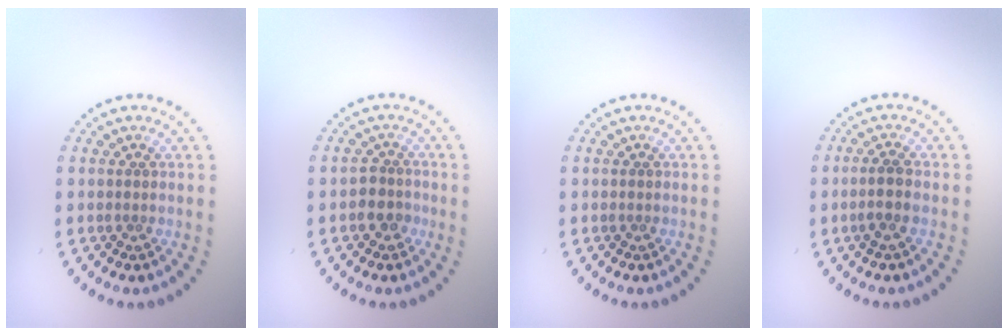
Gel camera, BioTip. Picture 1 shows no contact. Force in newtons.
{"total": 2.0, "press": 1.7, "slide": 1.0}
{"total": 0.0}
{"total": 1.8, "press": 1.4, "slide": 1.1}